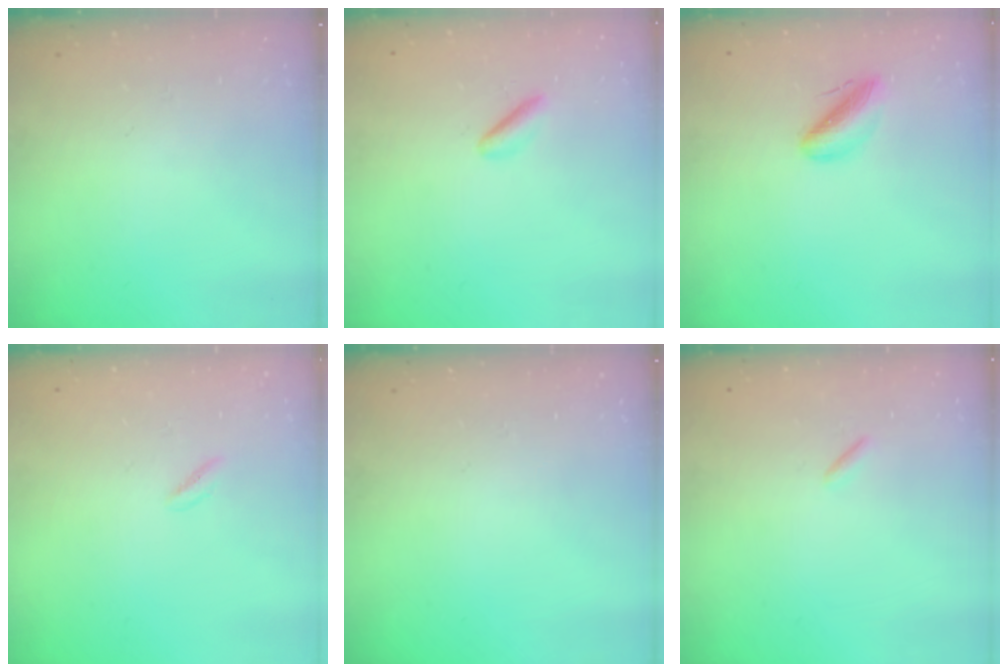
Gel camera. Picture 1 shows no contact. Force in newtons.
{"total": 3.0, "press": 2.8, "slide": 1.0}
{"total": 6.6, "press": 6.4, "slide": 1.7}
{"total": 0.6, "press": 0.3, "slide": 0.6}
{"total": 0.0}
{"total": 0.8, "press": 0.7, "slide": 0.4}